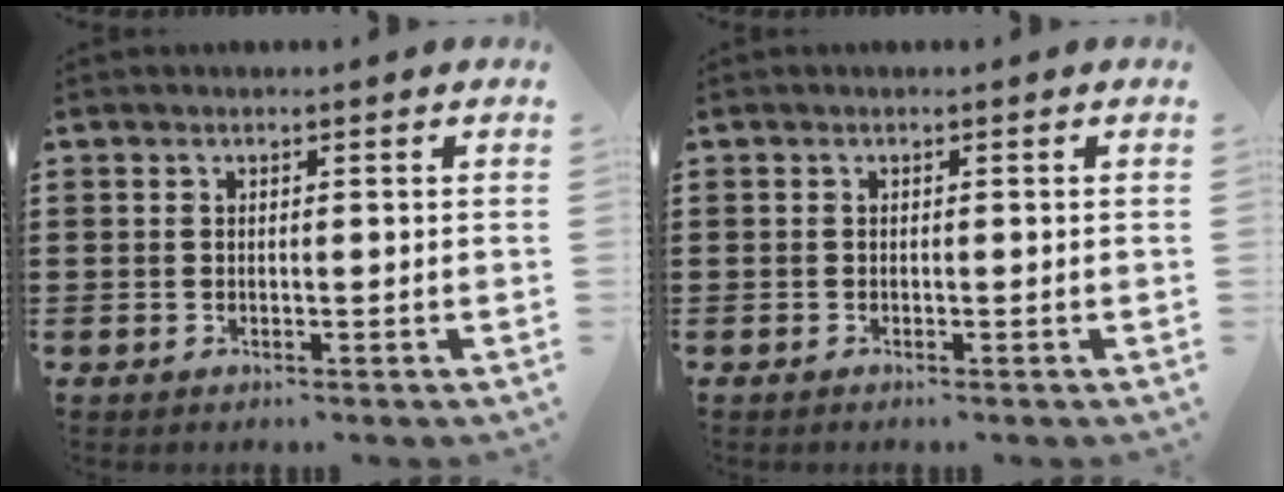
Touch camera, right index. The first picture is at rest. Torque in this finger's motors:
{"motor_torque": [-1.02, 1.04, -0.02, 0.01]}